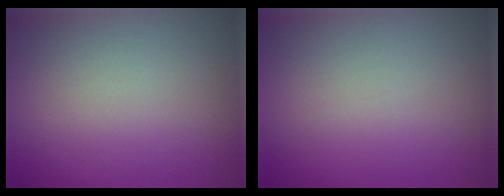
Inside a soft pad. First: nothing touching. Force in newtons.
{"total": 0.0}